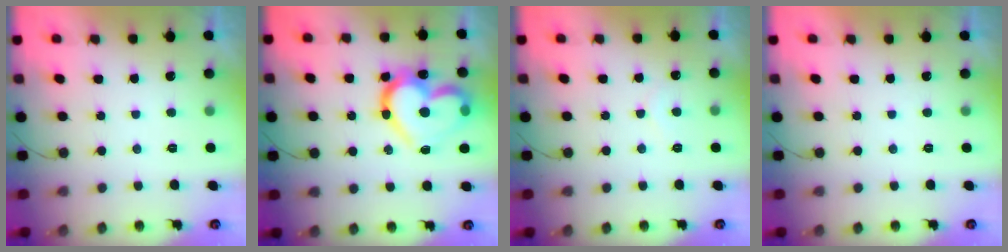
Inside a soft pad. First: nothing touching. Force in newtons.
{"total": 20.7, "press": 20.6, "slide": 1.5}
{"total": 3.9, "press": 3.9, "slide": 0.2}
{"total": 1.7, "press": 1.7, "slide": 0.1}